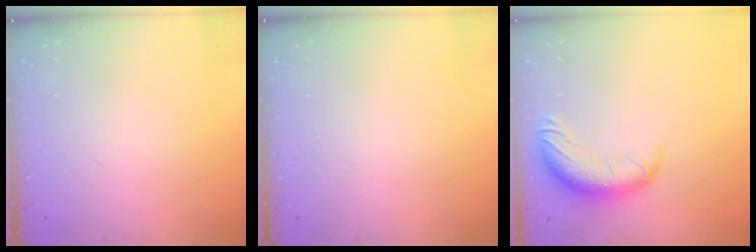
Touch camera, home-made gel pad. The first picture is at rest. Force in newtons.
{"total": 0.0}
{"total": 12.5, "press": 12.0, "slide": 3.5}